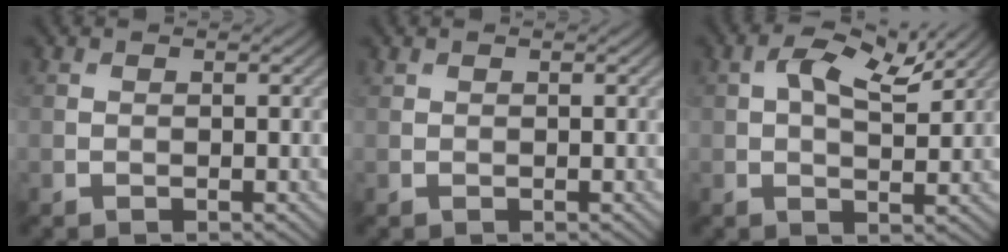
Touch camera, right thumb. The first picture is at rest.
{"total": 0.0}
{"total": 6.8, "force": [2.8, 3.1, 5.4], "torque": [-0.098, 0.002, 0.045]}